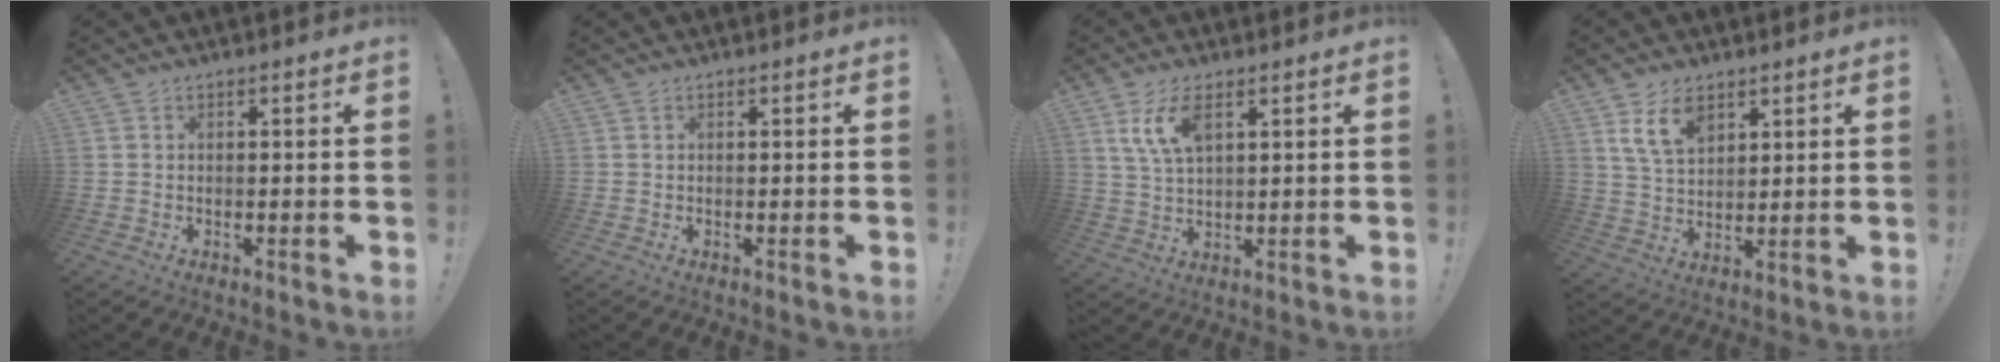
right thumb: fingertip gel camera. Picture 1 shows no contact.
{"total": 0.0}
{"total": 8.1, "force": [4.0, 3.3, 6.2], "torque": [-0.115, -0.008, 0.075]}
{"total": 9.1, "force": [5.4, 5.1, 5.2], "torque": [-0.097, -0.016, 0.104]}